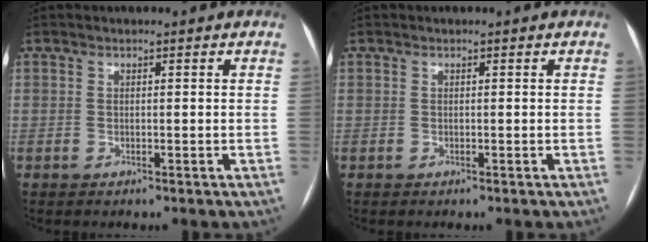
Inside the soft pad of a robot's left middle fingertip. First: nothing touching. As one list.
[{"total": 0.0}]